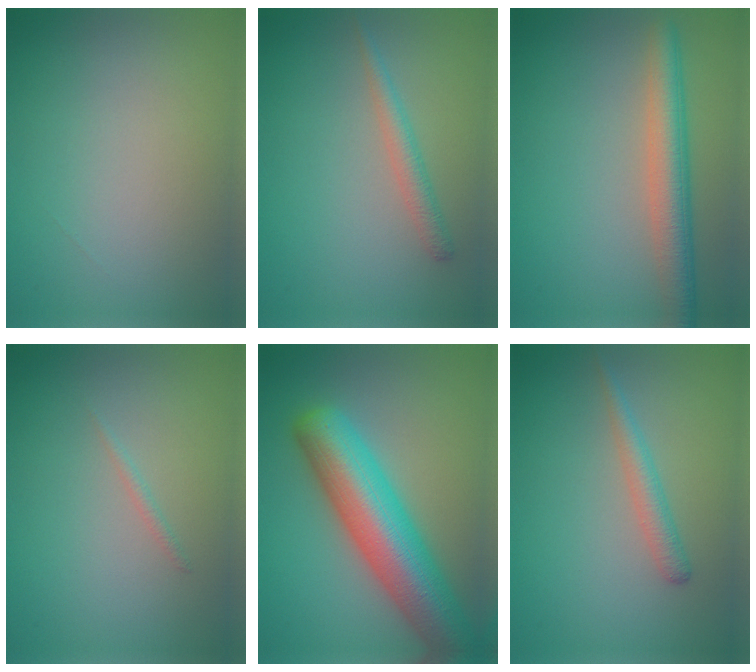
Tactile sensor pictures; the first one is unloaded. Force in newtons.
{"total": 1.9, "press": 1.9, "slide": 0.0}
{"total": 4.7, "press": 4.7, "slide": 0.2}
{"total": 0.6, "press": 0.6, "slide": 0.1}
{"total": 10.3, "press": 10.3, "slide": 0.4}
{"total": 2.0, "press": 2.0, "slide": 0.1}